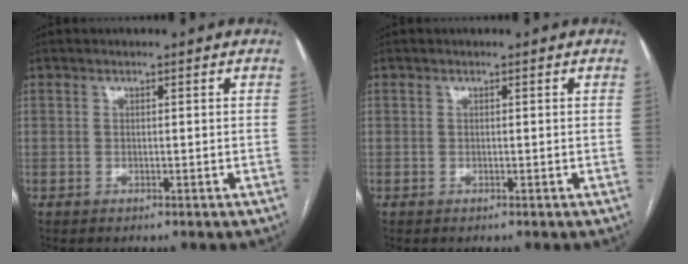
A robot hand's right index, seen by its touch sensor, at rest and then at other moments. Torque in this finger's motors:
{"motor_torque": [0.00, 0.00, 0.01, 0.00]}